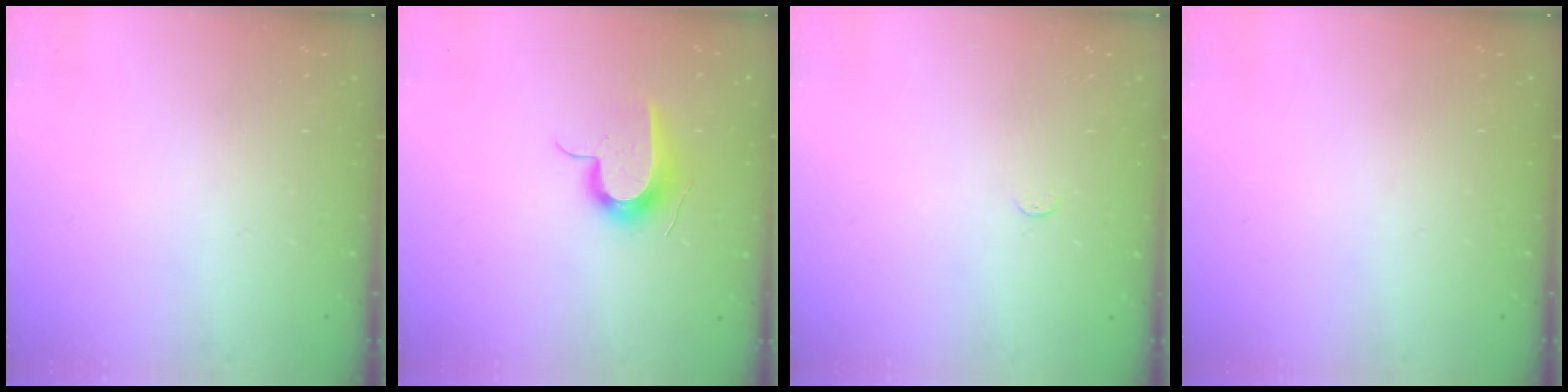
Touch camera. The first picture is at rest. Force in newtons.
{"total": 10.1, "press": 10.1, "slide": 0.9}
{"total": 2.7, "press": 2.7, "slide": 0.2}
{"total": 0.0}